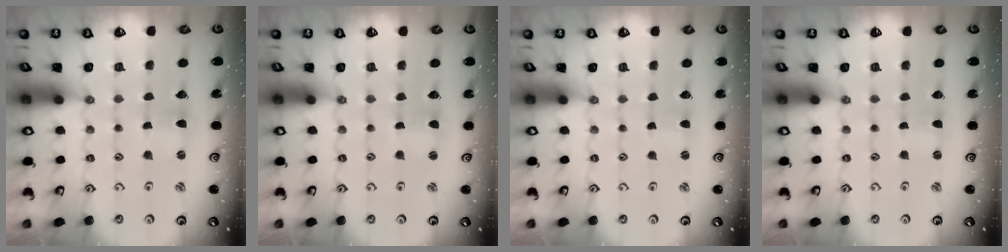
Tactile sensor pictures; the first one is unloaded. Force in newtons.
{"total": 1.3, "press": 1.3, "slide": 0.1}
{"total": 1.7, "press": 1.7, "slide": 0.2}
{"total": 0.0}